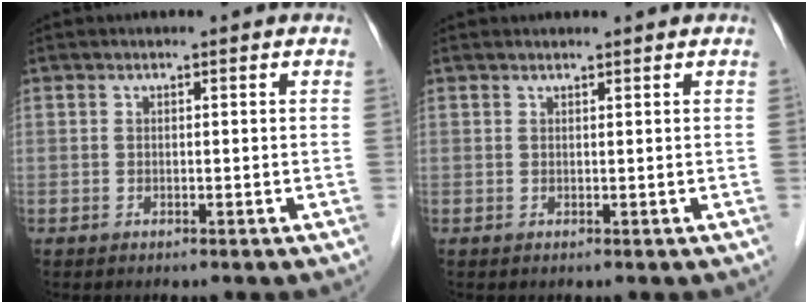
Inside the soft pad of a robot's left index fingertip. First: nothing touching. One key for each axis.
{"total": 1.3, "fx": 1.2, "fy": 0.0, "fz": 0.3, "tx": -0.007, "ty": 0.014, "tz": 0.021}